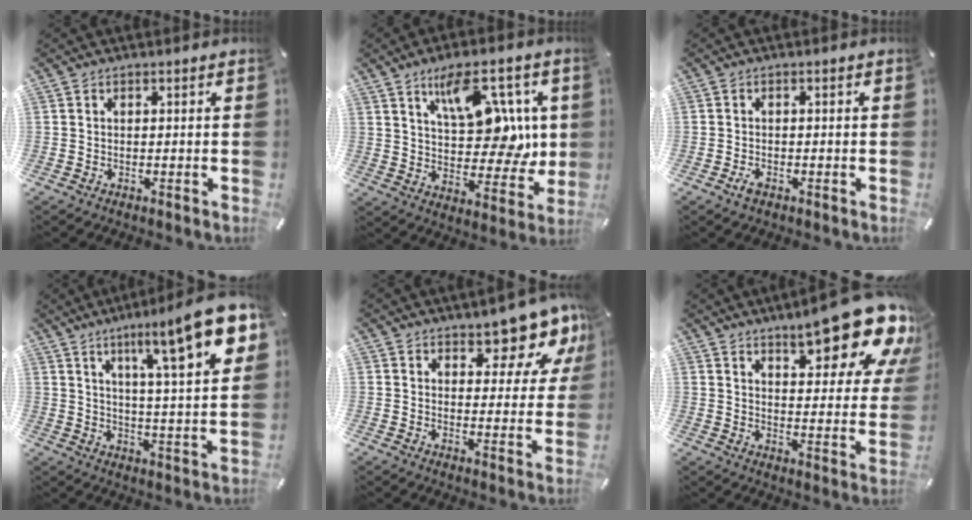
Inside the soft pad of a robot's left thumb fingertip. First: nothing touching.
{"total": 15.6, "force": [6.9, 8.5, 11.2], "torque": [-0.157, -0.032, 0.123]}
{"total": 1.6, "force": [-0.7, 0.7, 1.2], "torque": [-0.031, -0.002, -0.015]}
{"total": 17.1, "force": [9.7, 2.3, 13.9], "torque": [-0.211, -0.060, 0.137]}
{"total": 10.6, "force": [8.6, 4.3, 4.5], "torque": [-0.038, -0.075, 0.147]}
{"total": 18.2, "force": [12.7, 6.3, 11.3], "torque": [-0.146, -0.095, 0.211]}